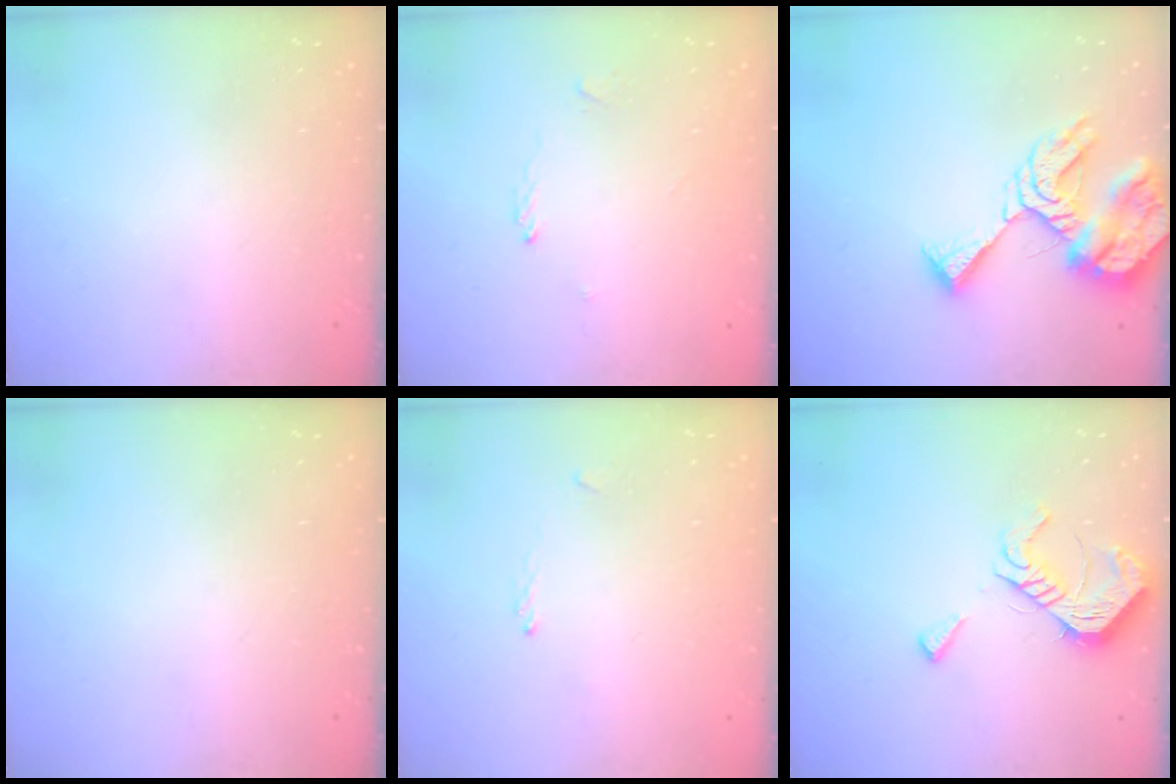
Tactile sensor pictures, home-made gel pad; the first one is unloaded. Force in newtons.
{"total": 1.9, "press": 1.8, "slide": 0.5}
{"total": 12.1, "press": 12.0, "slide": 1.4}
{"total": 0.0}
{"total": 1.1, "press": 1.0, "slide": 0.5}
{"total": 11.1, "press": 11.1, "slide": 0.5}